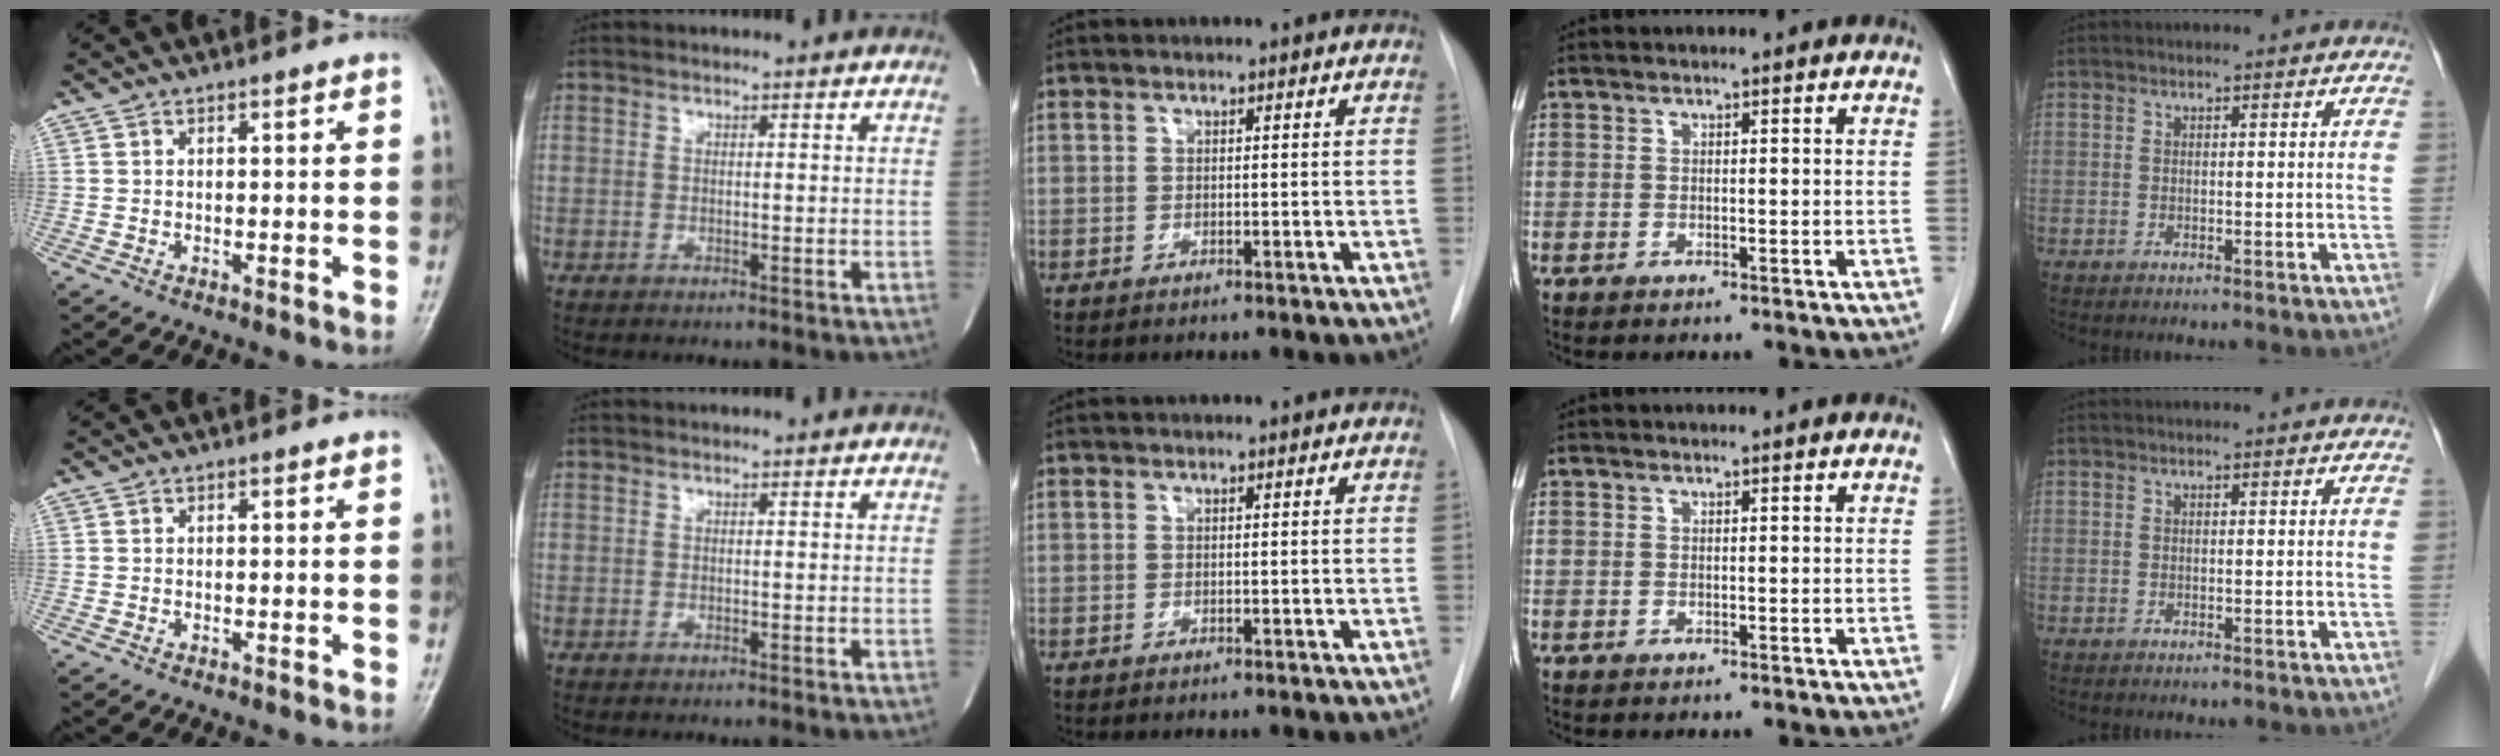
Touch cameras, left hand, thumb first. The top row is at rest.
{}